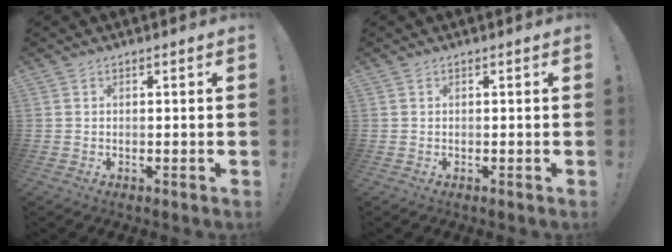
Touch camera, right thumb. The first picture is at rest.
{"total": 0.0}